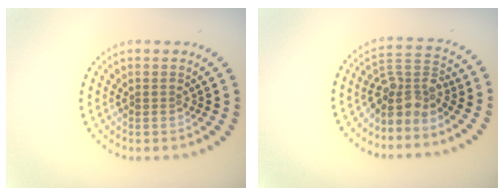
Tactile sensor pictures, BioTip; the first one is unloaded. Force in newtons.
{"total": 3.7, "press": 2.7, "slide": 2.5}